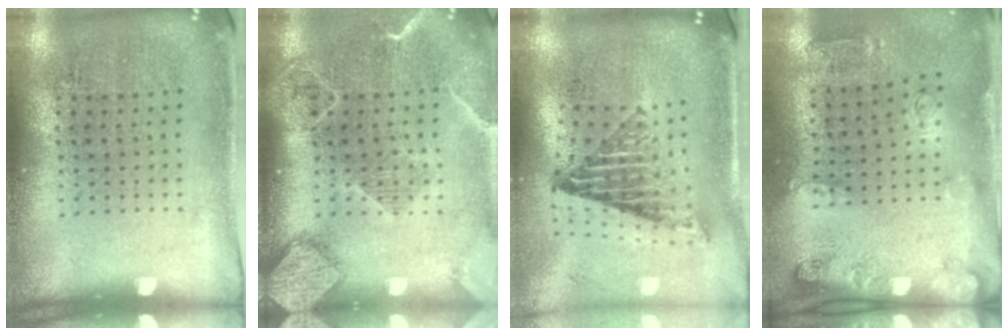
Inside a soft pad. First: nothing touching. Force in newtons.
{"total": 2.0, "press": 1.8, "slide": 0.8}
{"total": 1.9, "press": 1.5, "slide": 1.2}
{"total": 2.0, "press": 1.4, "slide": 1.4}